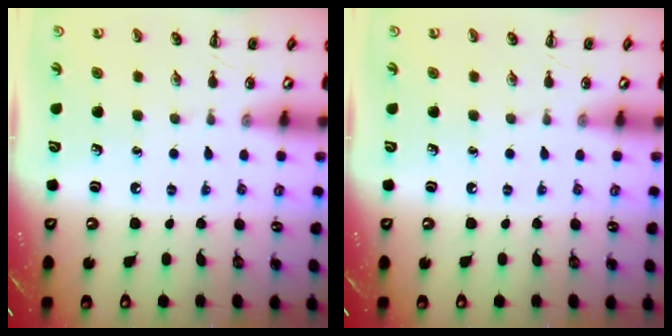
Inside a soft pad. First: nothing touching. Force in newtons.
{"total": 0.0}